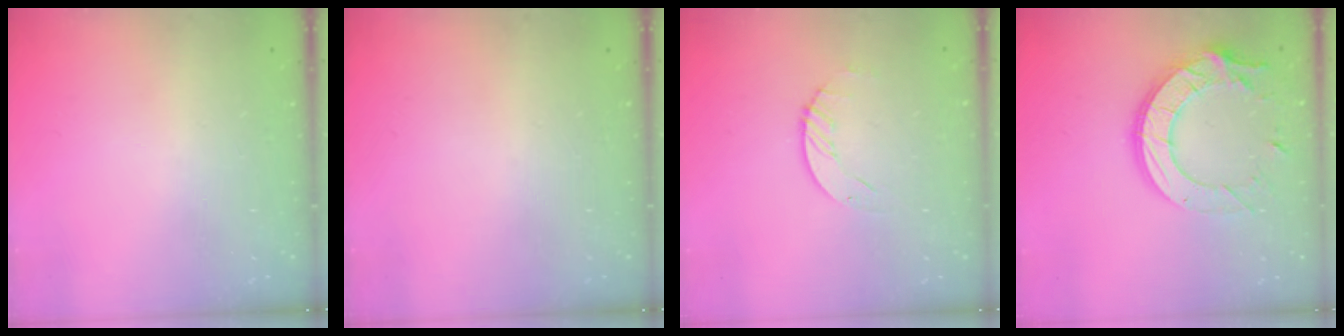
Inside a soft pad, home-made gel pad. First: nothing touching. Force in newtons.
{"total": 0.0}
{"total": 1.9, "press": 1.9, "slide": 0.2}
{"total": 16.0, "press": 15.9, "slide": 1.4}